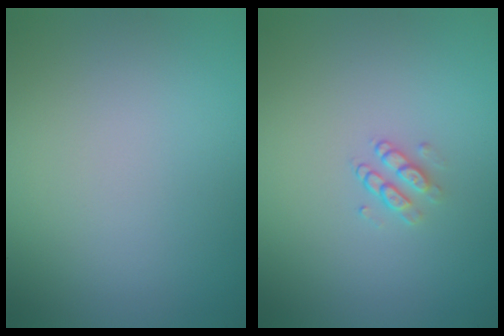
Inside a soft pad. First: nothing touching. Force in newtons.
{"total": 1.4, "press": 1.0, "slide": 1.0}